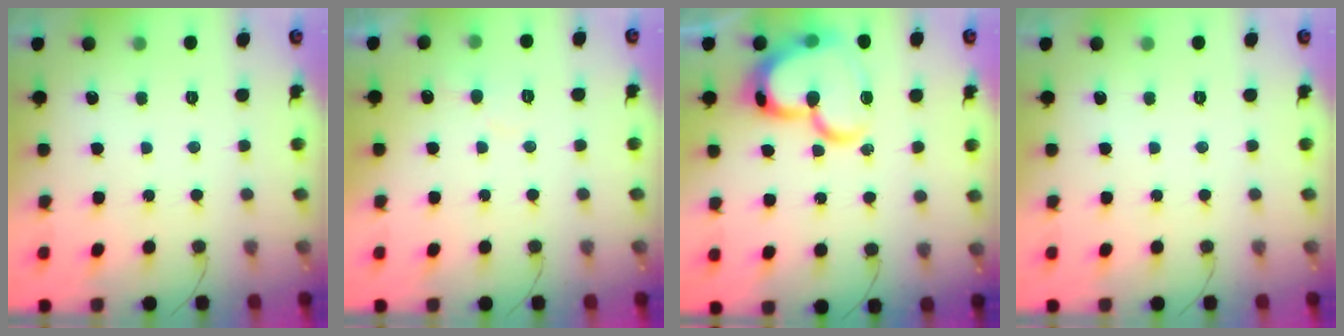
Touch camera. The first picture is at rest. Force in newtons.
{"total": 4.3, "press": 4.3, "slide": 0.3}
{"total": 21.5, "press": 21.4, "slide": 2.1}
{"total": 0.0}